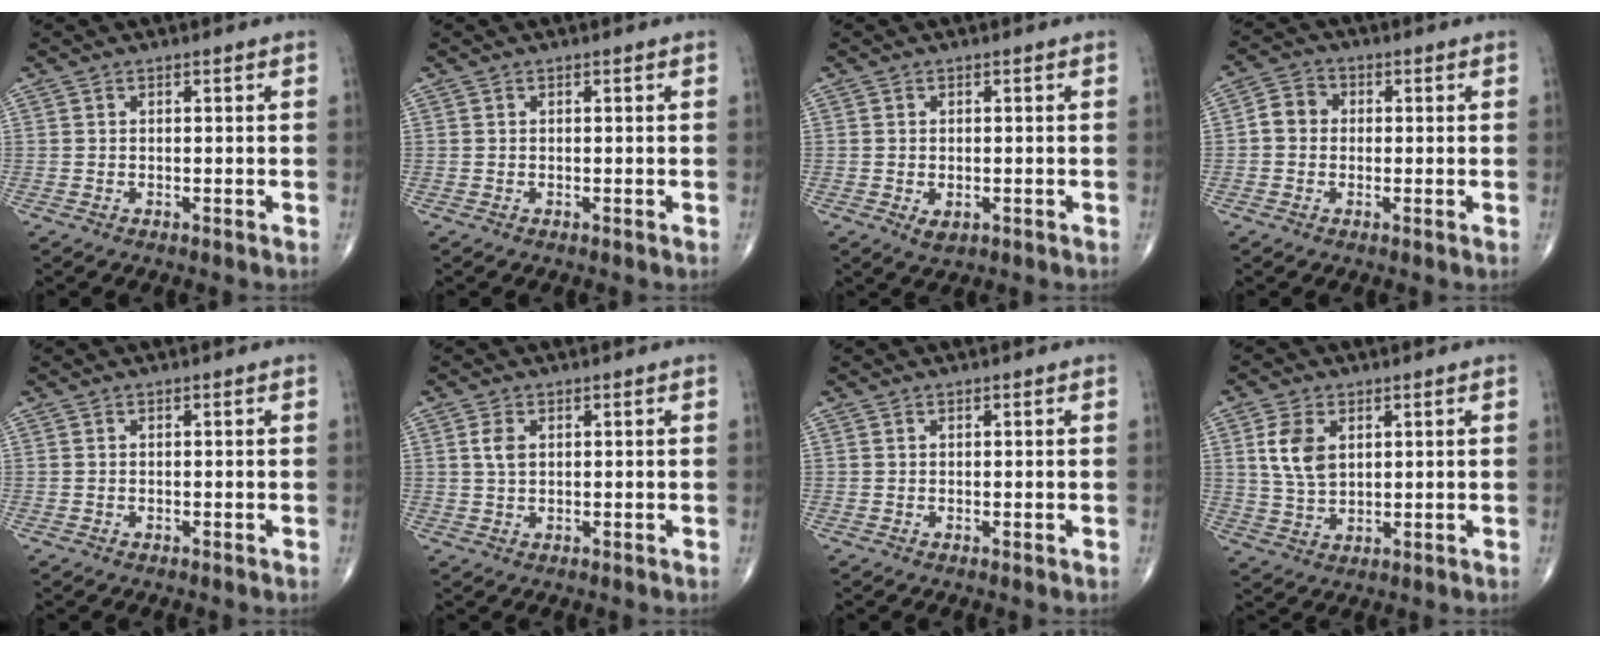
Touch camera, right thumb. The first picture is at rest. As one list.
[{"total": 0.0}, {"total": 2.4, "force": [-0.7, 1.5, 1.7], "torque": [-0.023, 0.000, -0.005]}, {"total": 4.5, "force": [-0.1, 3.9, 2.2], "torque": [-0.027, 0.013, -0.012]}, {"total": 0.0}, {"total": 2.6, "force": [0.7, 1.6, 2.0], "torque": [-0.039, 0.001, 0.015]}, {"total": 0.0}, {"total": 7.1, "force": [2.2, 4.5, 5.1], "torque": [-0.092, -0.007, 0.047]}]